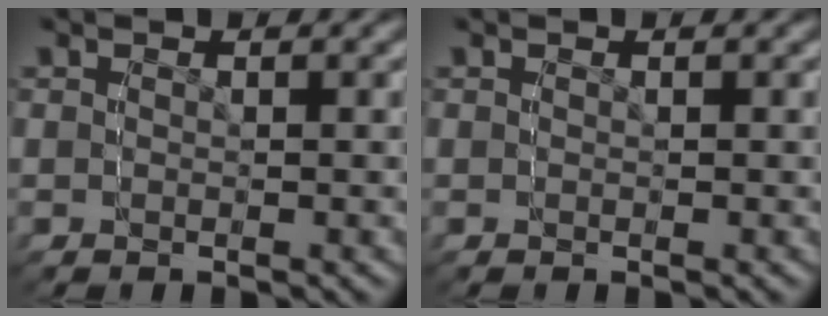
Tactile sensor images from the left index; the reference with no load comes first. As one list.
[{"total": 0.0}]